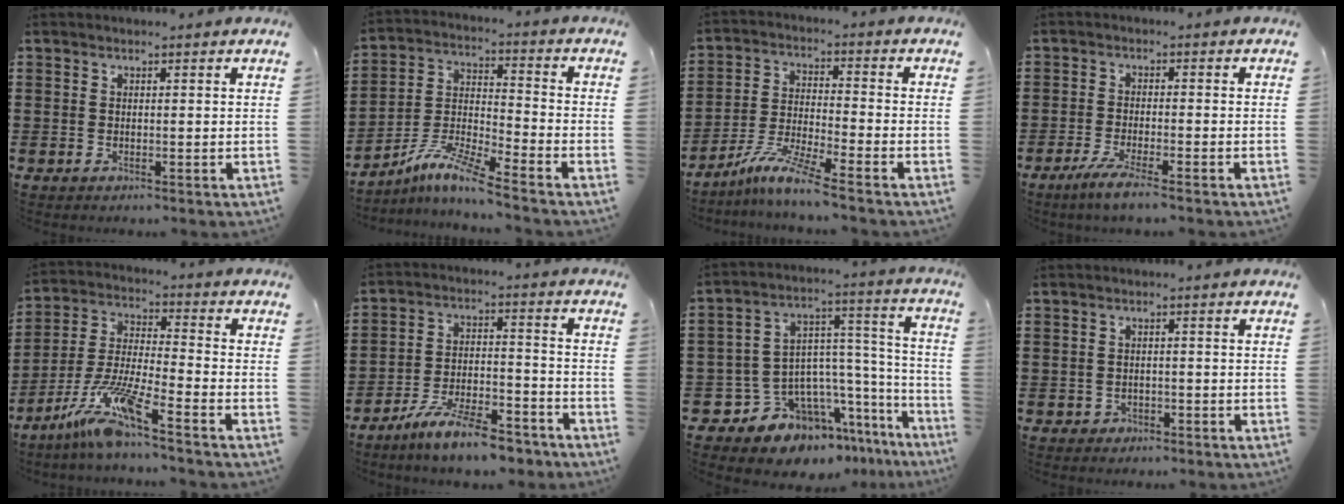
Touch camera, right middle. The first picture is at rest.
{"total": 8.3, "force": [-7.1, 0.1, 4.2], "torque": [-0.098, -0.008, -0.144]}
{"total": 7.4, "force": [-6.2, -0.3, 4.0], "torque": [-0.089, -0.015, -0.123]}
{"total": 3.6, "force": [-2.5, -0.2, 2.6], "torque": [-0.056, -0.011, -0.048]}
{"total": 10.2, "force": [-7.7, 0.3, 6.6], "torque": [-0.155, -0.016, -0.159]}
{"total": 9.0, "force": [-7.8, 0.5, 4.5], "torque": [-0.089, 0.005, -0.151]}
{"total": 9.8, "force": [-7.5, 5.6, 2.7], "torque": [-0.086, -0.007, -0.144]}
{"total": 1.1, "force": [-0.9, 0.7, 0.1], "torque": [-0.005, 0.002, -0.022]}